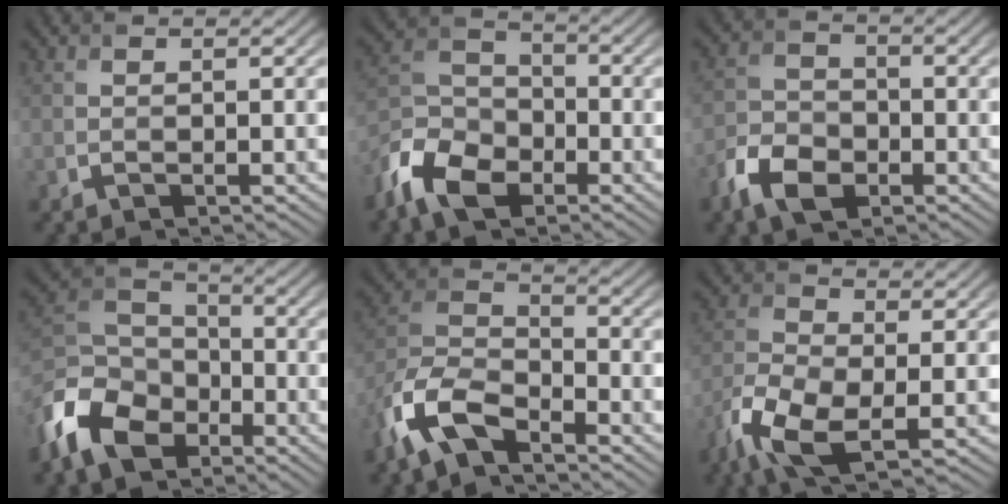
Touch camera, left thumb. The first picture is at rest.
{"total": 9.5, "force": [-5.9, 5.5, 5.0], "torque": [-0.118, -0.012, -0.137]}
{"total": 6.3, "force": [-3.6, 3.9, 3.5], "torque": [-0.078, -0.004, -0.082]}
{"total": 11.3, "force": [-6.4, 7.3, 5.7], "torque": [-0.148, -0.020, -0.147]}
{"total": 10.0, "force": [-6.6, 4.1, 6.2], "torque": [-0.137, -0.006, -0.153]}
{"total": 7.9, "force": [-3.9, 3.5, 5.9], "torque": [-0.135, -0.012, -0.084]}